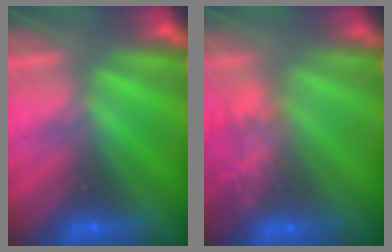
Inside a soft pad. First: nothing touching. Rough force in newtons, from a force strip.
{"total": 7.9}